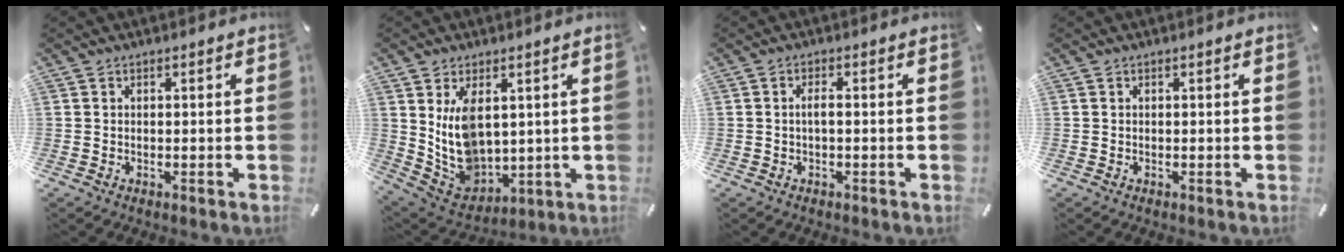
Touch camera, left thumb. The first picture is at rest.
{"total": 11.1, "force": [3.7, 7.8, 7.1], "torque": [-0.158, -0.024, 0.074]}
{"total": 1.9, "force": [-0.3, 0.4, 1.8], "torque": [-0.034, 0.003, -0.007]}
{"total": 0.0}